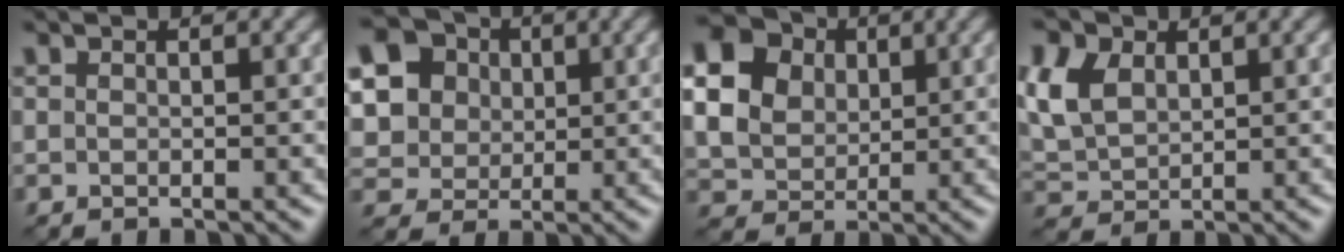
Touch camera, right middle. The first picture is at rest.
{"total": 14.7, "force": [4.5, 12.7, 5.7], "torque": [-0.179, 0.026, 0.076]}
{"total": 14.6, "force": [4.9, 12.2, 6.3], "torque": [-0.175, 0.023, 0.081]}
{"total": 5.9, "force": [2.3, 4.1, 3.6], "torque": [-0.110, 0.018, 0.043]}